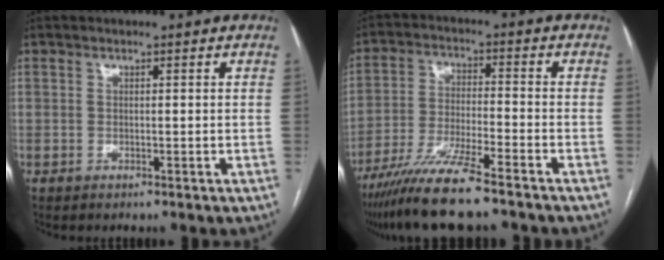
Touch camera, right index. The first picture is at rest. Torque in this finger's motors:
{"motor_torque": [1.02, -1.11, 0.81, 0.21]}